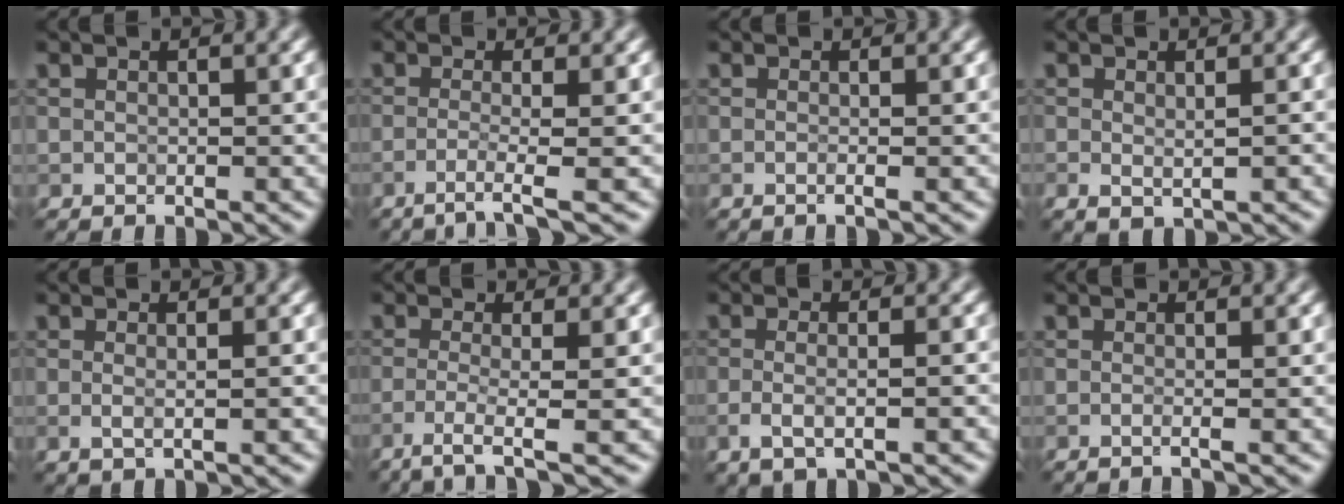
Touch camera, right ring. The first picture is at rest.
{"total": 2.8, "force": [-1.3, 0.3, 2.5], "torque": [-0.039, 0.002, -0.042]}
{"total": 1.6, "force": [0.1, 0.8, 1.4], "torque": [0.000, -0.007, -0.020]}
{"total": 1.3, "force": [0.1, 0.5, 1.2], "torque": [-0.024, -0.008, 0.004]}
{"total": 1.8, "force": [0.1, 0.6, 1.7], "torque": [-0.030, -0.008, -0.003]}
{"total": 3.5, "force": [-1.6, 0.6, 3.1], "torque": [-0.054, -0.004, -0.046]}
{"total": 3.2, "force": [-0.9, 1.1, 2.9], "torque": [-0.049, -0.006, -0.014]}
{"total": 2.0, "force": [0.2, 1.0, 1.7], "torque": [-0.001, -0.004, -0.023]}